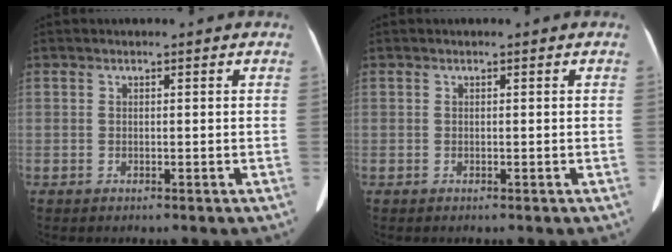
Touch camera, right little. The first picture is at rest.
{"total": 0.0}